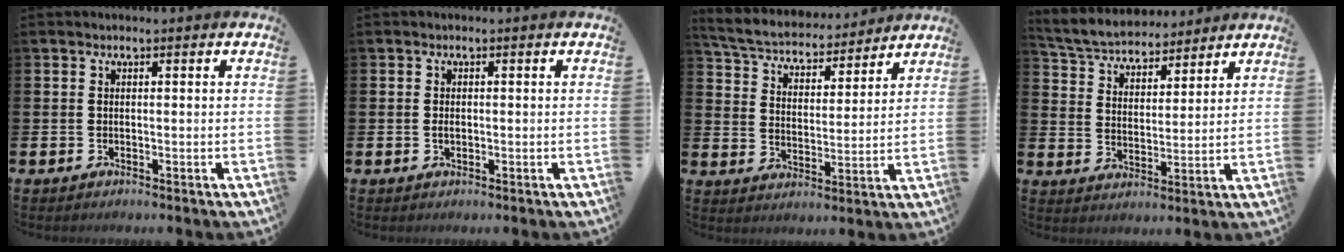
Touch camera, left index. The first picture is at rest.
{"total": 1.0, "force": [0.0, 0.6, 0.7], "torque": [-0.016, 0.004, -0.002]}
{"total": 5.7, "force": [5.4, 1.4, 0.9], "torque": [-0.050, -0.042, 0.091]}
{"total": 5.6, "force": [5.4, 1.3, 0.4], "torque": [-0.038, -0.033, 0.095]}